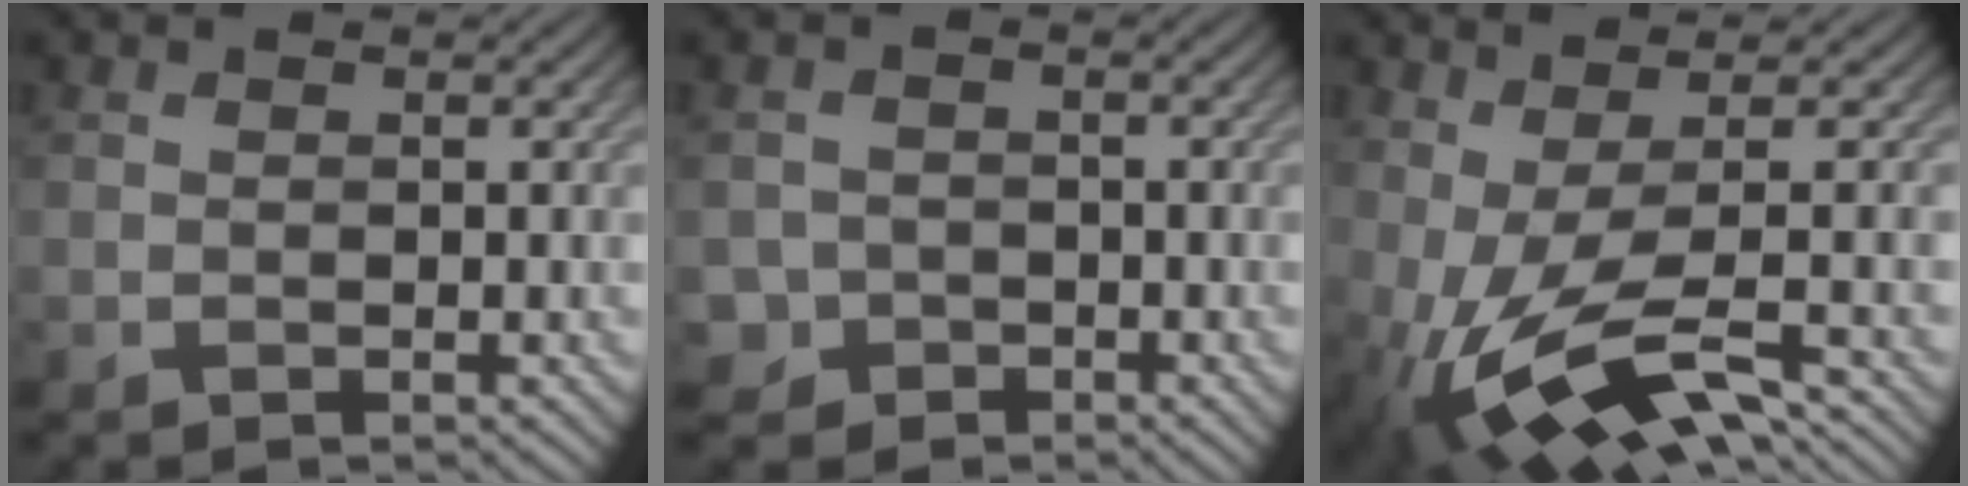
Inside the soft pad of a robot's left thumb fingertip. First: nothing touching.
{"total": 2.6, "force": [-1.4, 2.2, 0.2], "torque": [-0.001, 0.000, -0.029]}
{"total": 10.8, "force": [-2.3, 3.5, 9.9], "torque": [-0.194, -0.006, -0.032]}